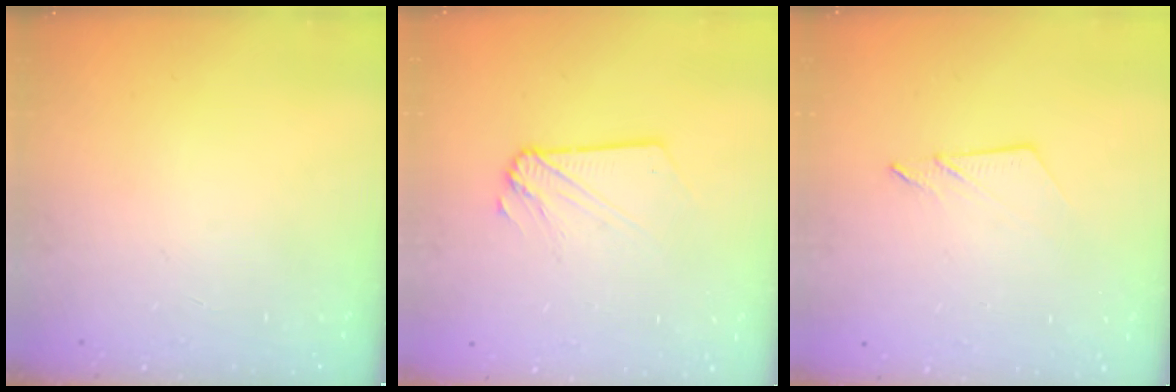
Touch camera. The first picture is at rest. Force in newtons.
{"total": 3.7, "press": 3.6, "slide": 0.6}
{"total": 4.5, "press": 4.5, "slide": 0.1}